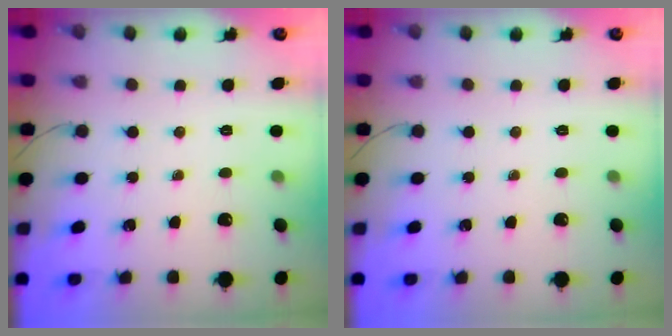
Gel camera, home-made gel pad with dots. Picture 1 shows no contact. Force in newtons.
{"total": 0.0}